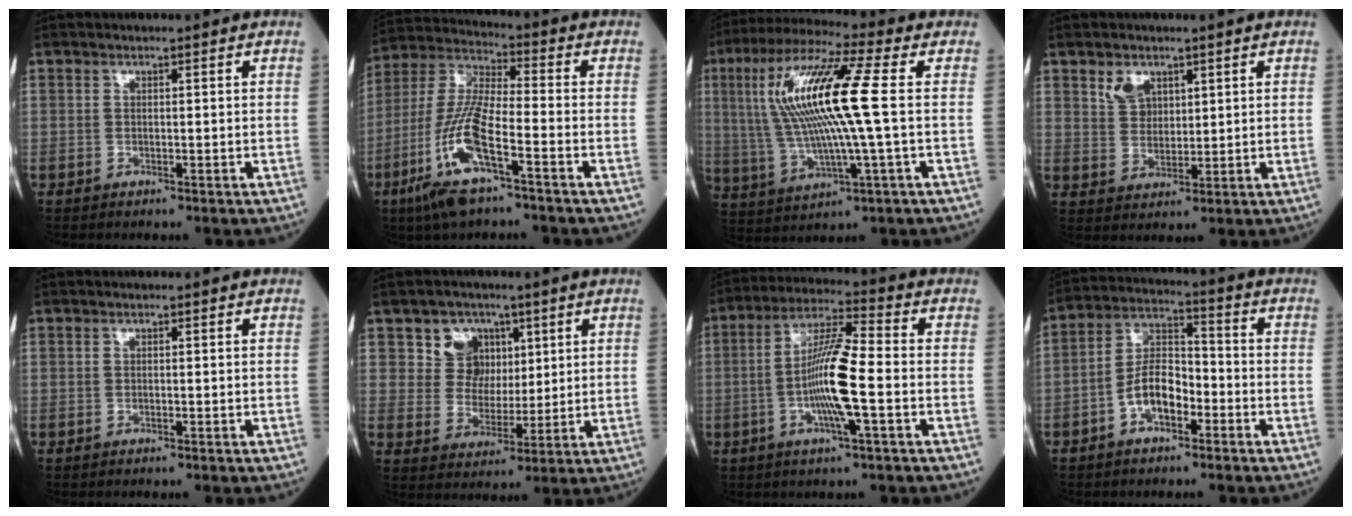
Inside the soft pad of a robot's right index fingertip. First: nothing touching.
{"total": 13.6, "force": [-6.3, 2.1, 11.9], "torque": [-0.261, -0.017, -0.121]}
{"total": 16.7, "force": [2.0, 1.0, 16.6], "torque": [-0.345, 0.017, 0.037]}
{"total": 4.0, "force": [2.4, 2.7, 1.7], "torque": [-0.038, 0.004, 0.054]}
{"total": 0.0}
{"total": 6.8, "force": [3.4, 5.8, 1.2], "torque": [-0.021, 0.015, 0.064]}
{"total": 11.1, "force": [-2.2, 0.7, 10.9], "torque": [-0.208, 0.002, -0.046]}
{"total": 7.9, "force": [-3.3, 3.6, 6.2], "torque": [-0.125, 0.021, -0.063]}